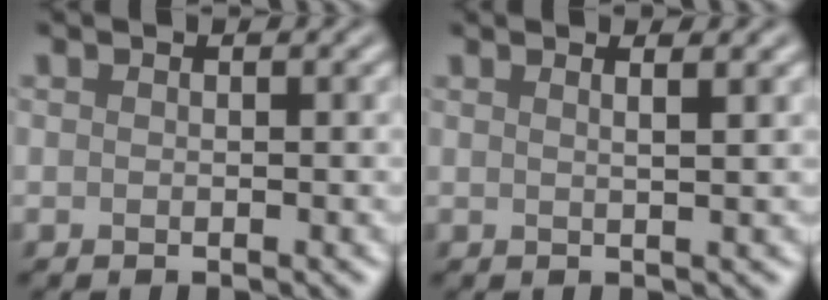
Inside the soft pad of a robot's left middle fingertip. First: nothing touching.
{"total": 2.1, "force": [1.2, 0.7, 1.5], "torque": [-0.006, 0.010, -0.008]}